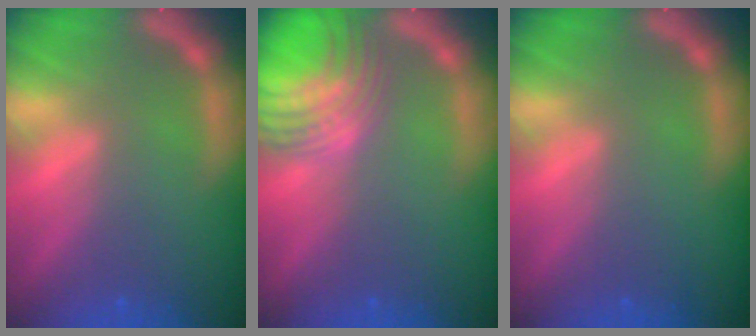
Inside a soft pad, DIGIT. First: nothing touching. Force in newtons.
{"total": 9.1}
{"total": 0.0}